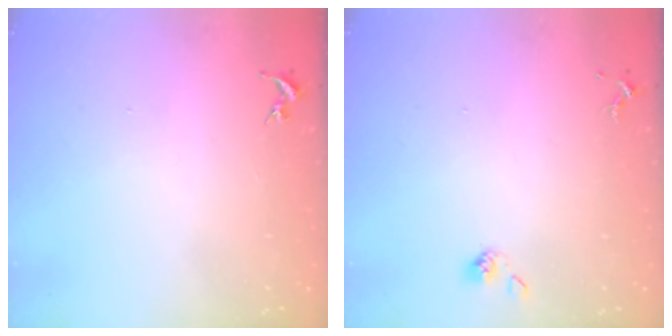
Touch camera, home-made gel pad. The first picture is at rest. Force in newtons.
{"total": 3.6, "press": 3.4, "slide": 1.3}